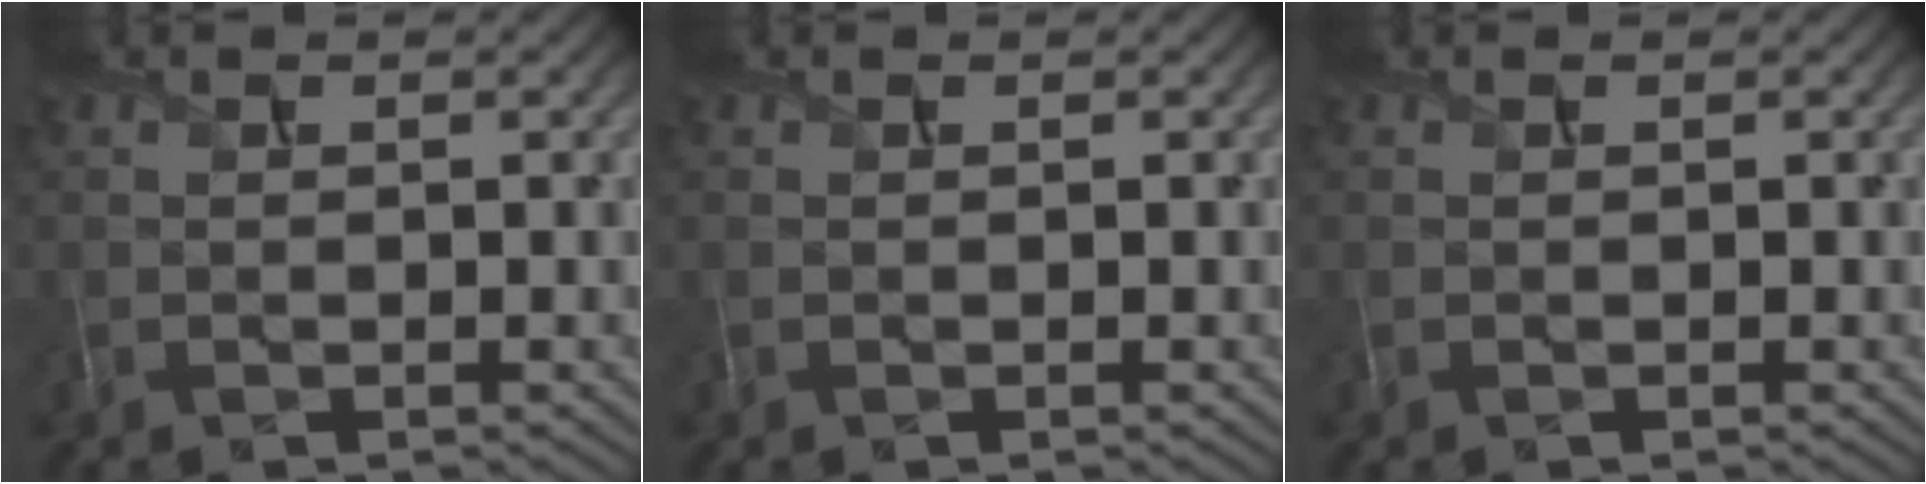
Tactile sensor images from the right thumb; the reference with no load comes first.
{"total": 0.0}
{"total": 0.0}